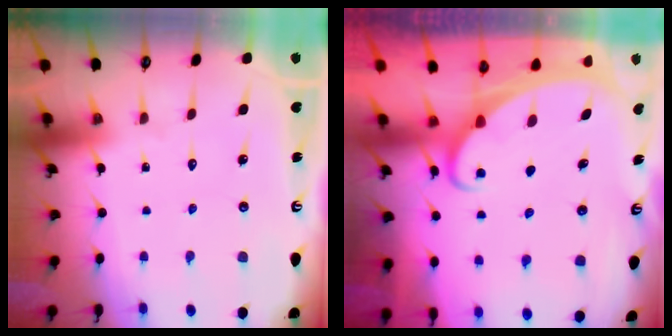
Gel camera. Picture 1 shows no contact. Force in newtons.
{"total": 1.9, "press": 1.9, "slide": 0.2}